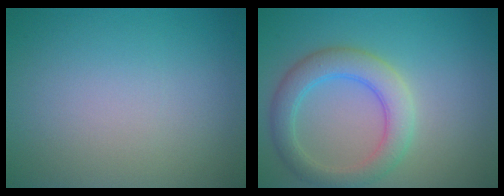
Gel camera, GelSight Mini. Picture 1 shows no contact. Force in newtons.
{"total": 4.3, "press": 4.3, "slide": 0.2}